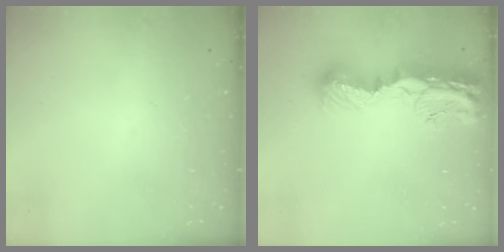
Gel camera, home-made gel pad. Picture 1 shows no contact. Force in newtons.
{"total": 15.0, "press": 15.0, "slide": 1.2}